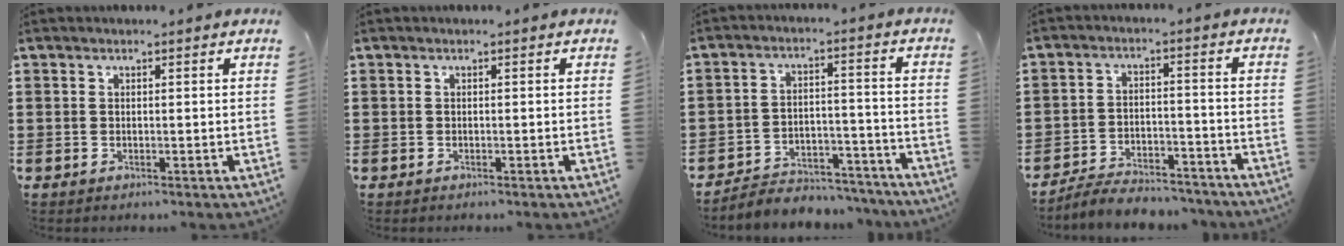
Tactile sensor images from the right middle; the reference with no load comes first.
{"total": 0.0}
{"total": 4.9, "force": [-4.8, 1.1, 0.5], "torque": [-0.009, 0.014, -0.099]}
{"total": 5.4, "force": [-5.3, 0.9, 1.1], "torque": [-0.023, 0.008, -0.105]}